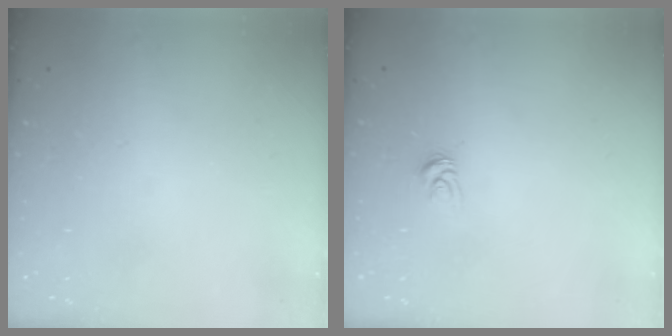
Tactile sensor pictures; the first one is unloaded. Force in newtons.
{"total": 3.9, "press": 3.9, "slide": 0.2}